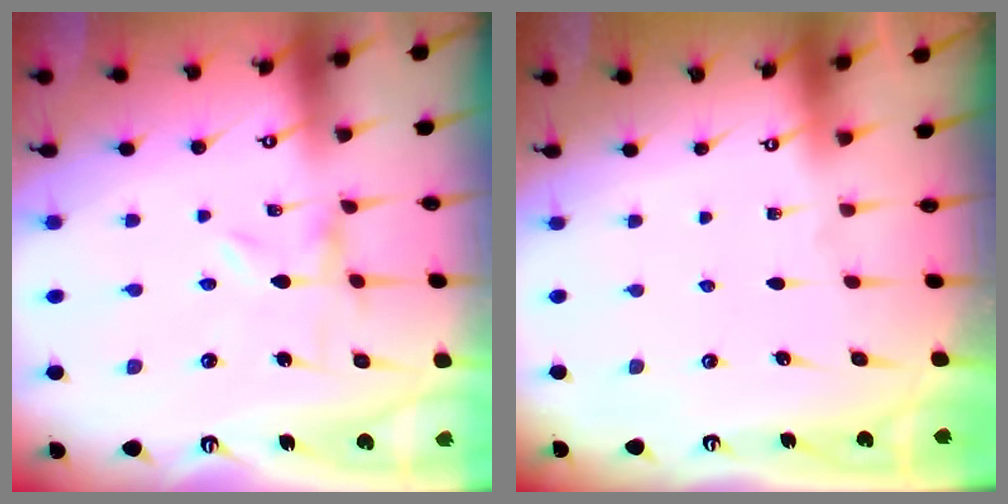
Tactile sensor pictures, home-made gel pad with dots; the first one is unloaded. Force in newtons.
{"total": 0.0}